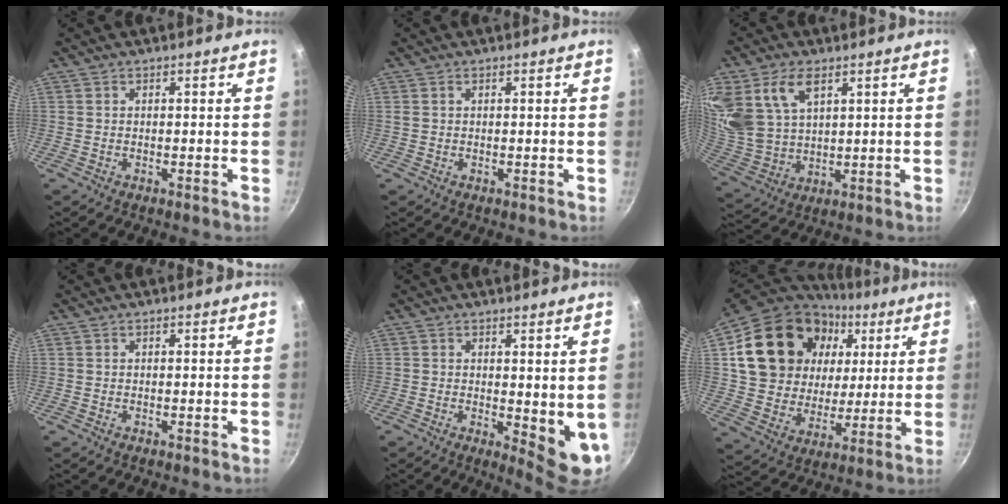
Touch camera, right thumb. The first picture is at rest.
{"total": 0.6, "force": [0.3, 0.4, 0.3], "torque": [-0.005, 0.003, 0.006]}
{"total": 15.5, "force": [7.4, 9.9, 9.4], "torque": [-0.193, -0.021, 0.159]}
{"total": 0.0}
{"total": 7.1, "force": [0.7, 3.0, 6.4], "torque": [-0.075, -0.021, 0.014]}
{"total": 25.2, "force": [8.4, 19.2, 14.0], "torque": [-0.239, 0.002, 0.152]}